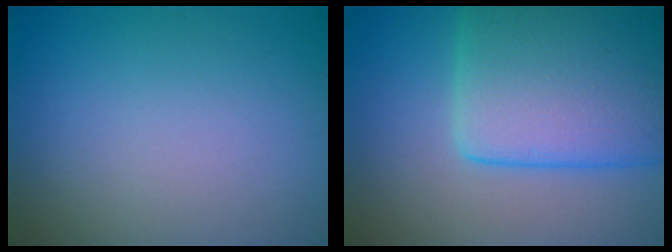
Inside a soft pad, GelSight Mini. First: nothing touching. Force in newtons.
{"total": 10.4, "press": 10.4, "slide": 0.2}